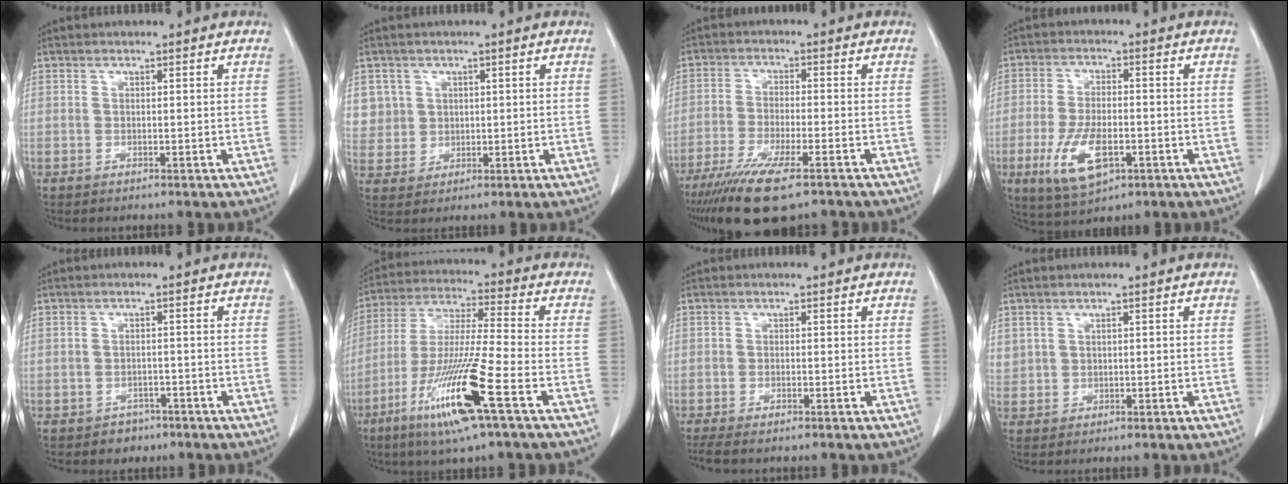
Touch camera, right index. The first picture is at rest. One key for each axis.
{"total": 6.2, "fx": 2.3, "fy": 5.7, "fz": 0.2, "tx": 0.000, "ty": 0.010, "tz": 0.055}
{"total": 12.5, "fx": -8.9, "fy": 2.1, "fz": 8.6, "tx": -0.155, "ty": -0.033, "tz": -0.146}
{"total": 9.0, "fx": -3.4, "fy": 3.6, "fz": 7.6, "tx": -0.160, "ty": -0.010, "tz": -0.052}
{"total": 2.6, "fx": -1.7, "fy": 2.0, "fz": 0.2, "tx": -0.006, "ty": 0.009, "tz": -0.021}
{"total": 15.6, "fx": -7.3, "fy": -0.1, "fz": 13.8, "tx": -0.284, "ty": -0.028, "tz": -0.136}
{"total": 3.9, "fx": -3.2, "fy": 0.8, "fz": 2.1, "tx": -0.038, "ty": -0.013, "tz": -0.047}
{"total": 2.1, "fx": 0.9, "fy": 1.9, "fz": 0.4, "tx": -0.002, "ty": 0.008, "tz": 0.021}